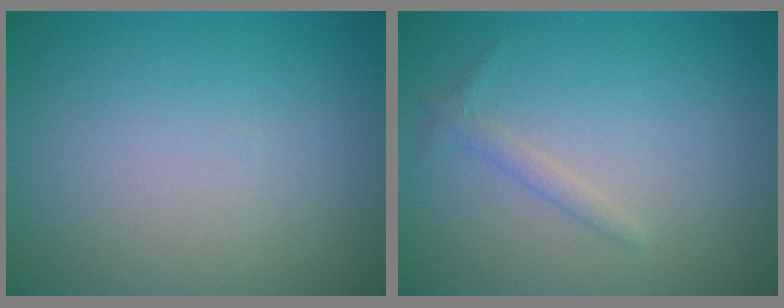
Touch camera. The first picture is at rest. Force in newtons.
{"total": 1.1, "press": 1.1, "slide": 0.1}